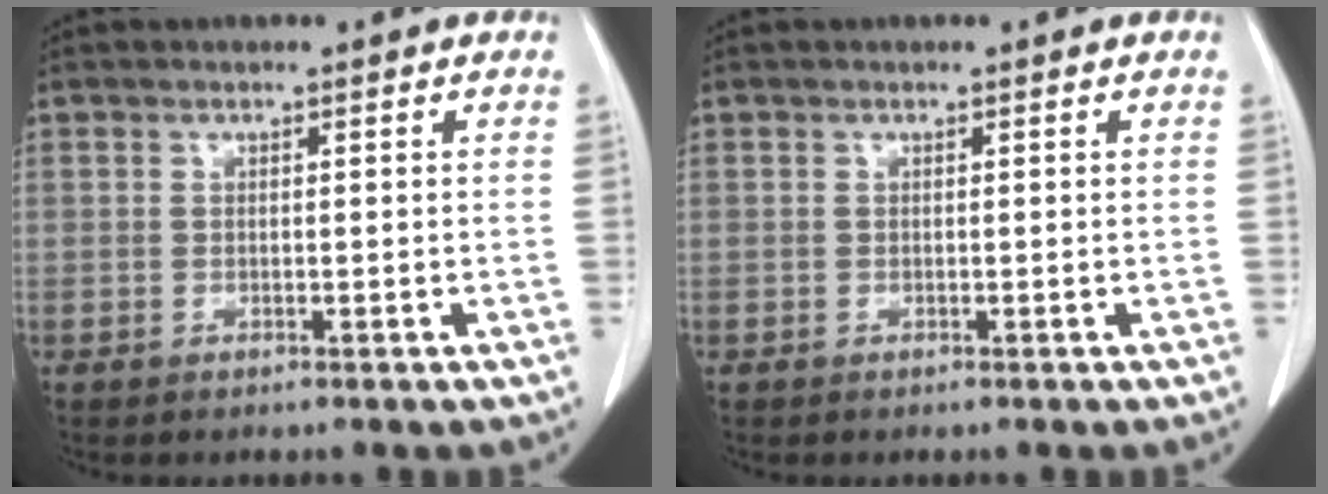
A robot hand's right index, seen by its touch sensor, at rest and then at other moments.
{"total": 0.0}